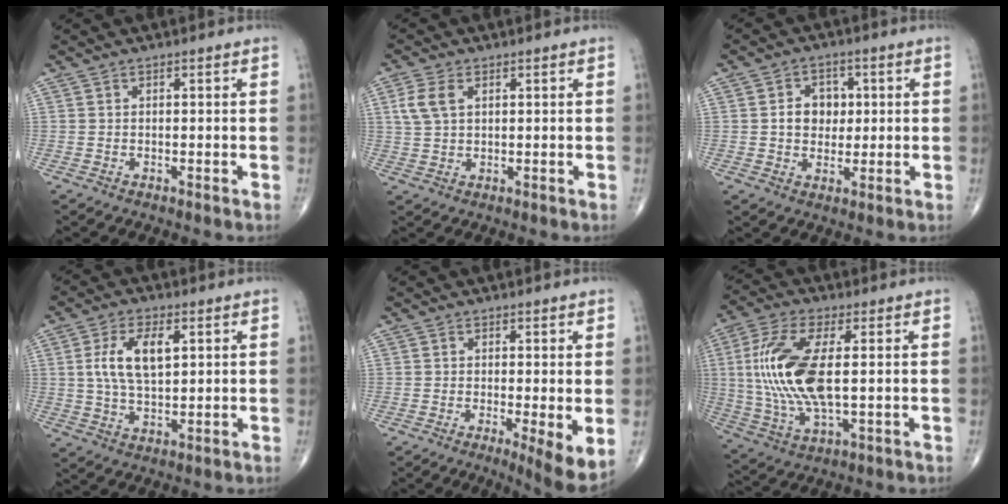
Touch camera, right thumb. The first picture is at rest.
{"total": 5.0, "force": [1.7, 3.1, 3.6], "torque": [-0.081, 0.007, 0.035]}
{"total": 6.4, "force": [0.7, 5.2, 3.7], "torque": [-0.026, 0.002, 0.009]}
{"total": 9.1, "force": [2.3, 4.5, 7.6], "torque": [-0.145, -0.003, 0.043]}
{"total": 6.6, "force": [-1.0, 1.4, 6.4], "torque": [-0.099, -0.021, -0.019]}
{"total": 16.3, "force": [1.4, 6.5, 14.9], "torque": [-0.331, -0.003, 0.029]}